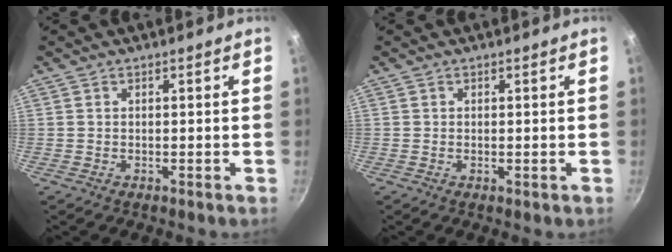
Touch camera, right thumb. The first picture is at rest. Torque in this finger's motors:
{"motor_torque": [-0.86, 0.06, -0.25, 0.17, -0.05]}